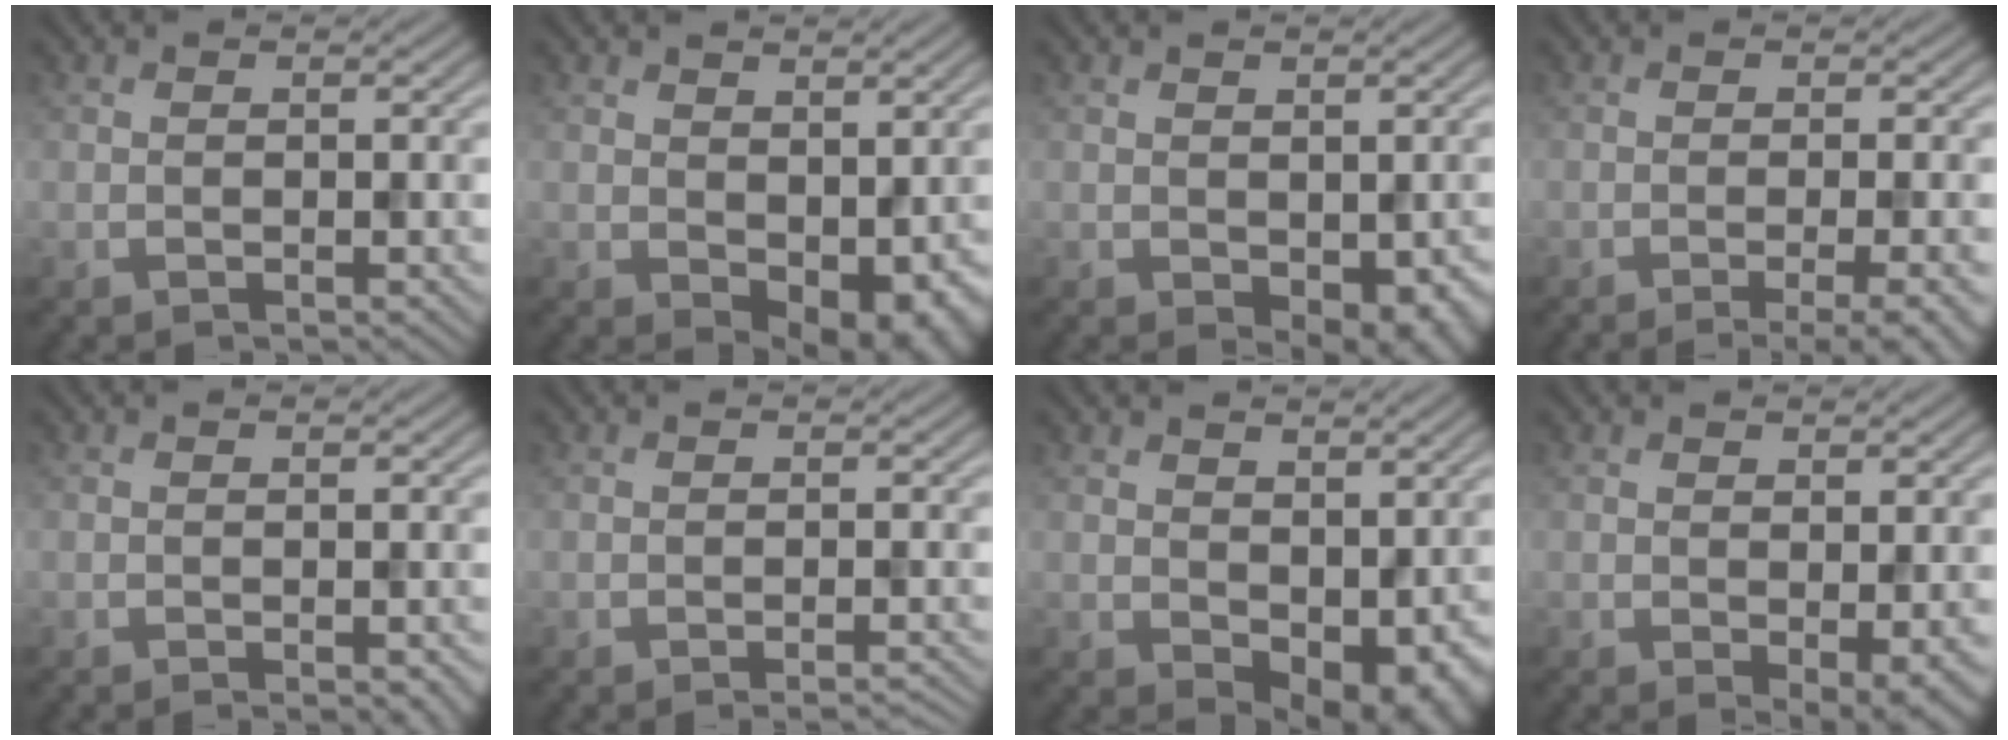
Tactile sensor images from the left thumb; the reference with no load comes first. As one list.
[{"total": 5.4, "force": [-0.2, 3.3, 4.2], "torque": [-0.064, -0.018, 0.011]}, {"total": 4.8, "force": [-1.7, 2.7, 3.6], "torque": [-0.048, -0.022, -0.007]}, {"total": 5.1, "force": [-2.3, 1.0, 4.5], "torque": [-0.056, 0.005, -0.037]}, {"total": 1.9, "force": [-1.2, 0.4, 1.5], "torque": [-0.012, 0.004, -0.019]}, {"total": 1.7, "force": [-1.1, 0.3, 1.2], "torque": [-0.007, 0.003, -0.023]}, {"total": 6.2, "force": [0.2, 4.0, 4.7], "torque": [-0.068, -0.021, 0.017]}, {"total": 2.9, "force": [-0.2, 0.7, 2.8], "torque": [-0.046, -0.008, -0.001]}]